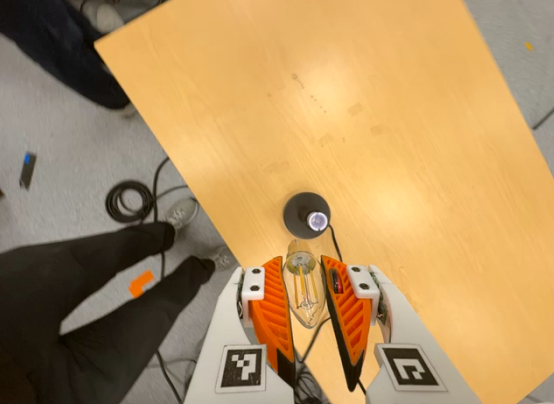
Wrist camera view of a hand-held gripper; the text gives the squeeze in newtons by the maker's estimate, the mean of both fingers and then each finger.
{"total": 13.5, "left": 14.0, "right": 12.9}